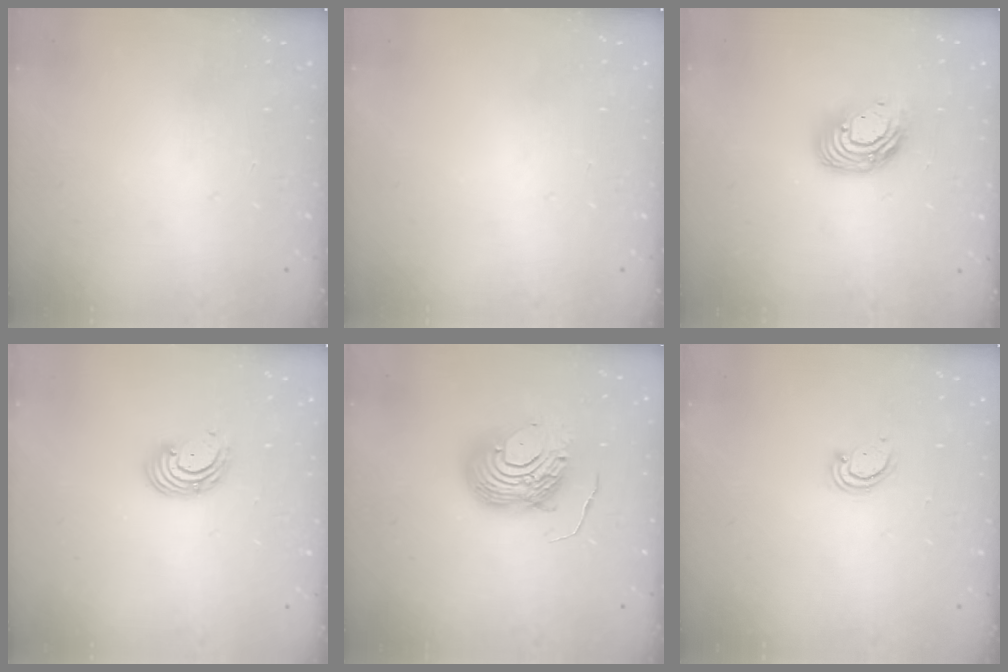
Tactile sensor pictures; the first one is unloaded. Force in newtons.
{"total": 0.0}
{"total": 12.2, "press": 12.1, "slide": 1.1}
{"total": 3.9, "press": 3.9, "slide": 0.3}
{"total": 12.3, "press": 12.3, "slide": 1.1}
{"total": 2.3, "press": 2.3, "slide": 0.3}